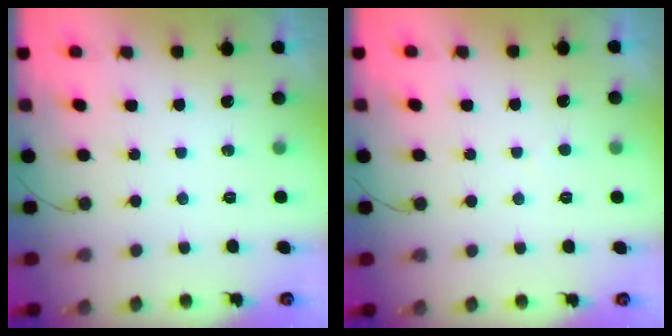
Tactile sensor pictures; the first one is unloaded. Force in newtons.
{"total": 1.9, "press": 1.9, "slide": 0.3}